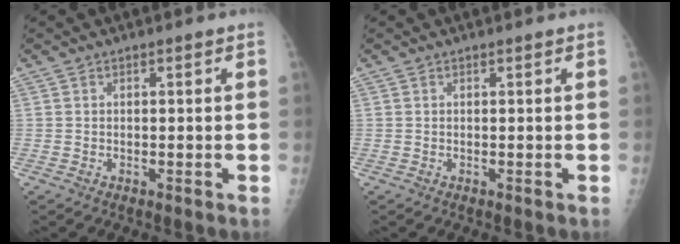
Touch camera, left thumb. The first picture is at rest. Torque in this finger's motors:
{"motor_torque": [0.01, 0.01, 0.01, 0.01, 0.00]}